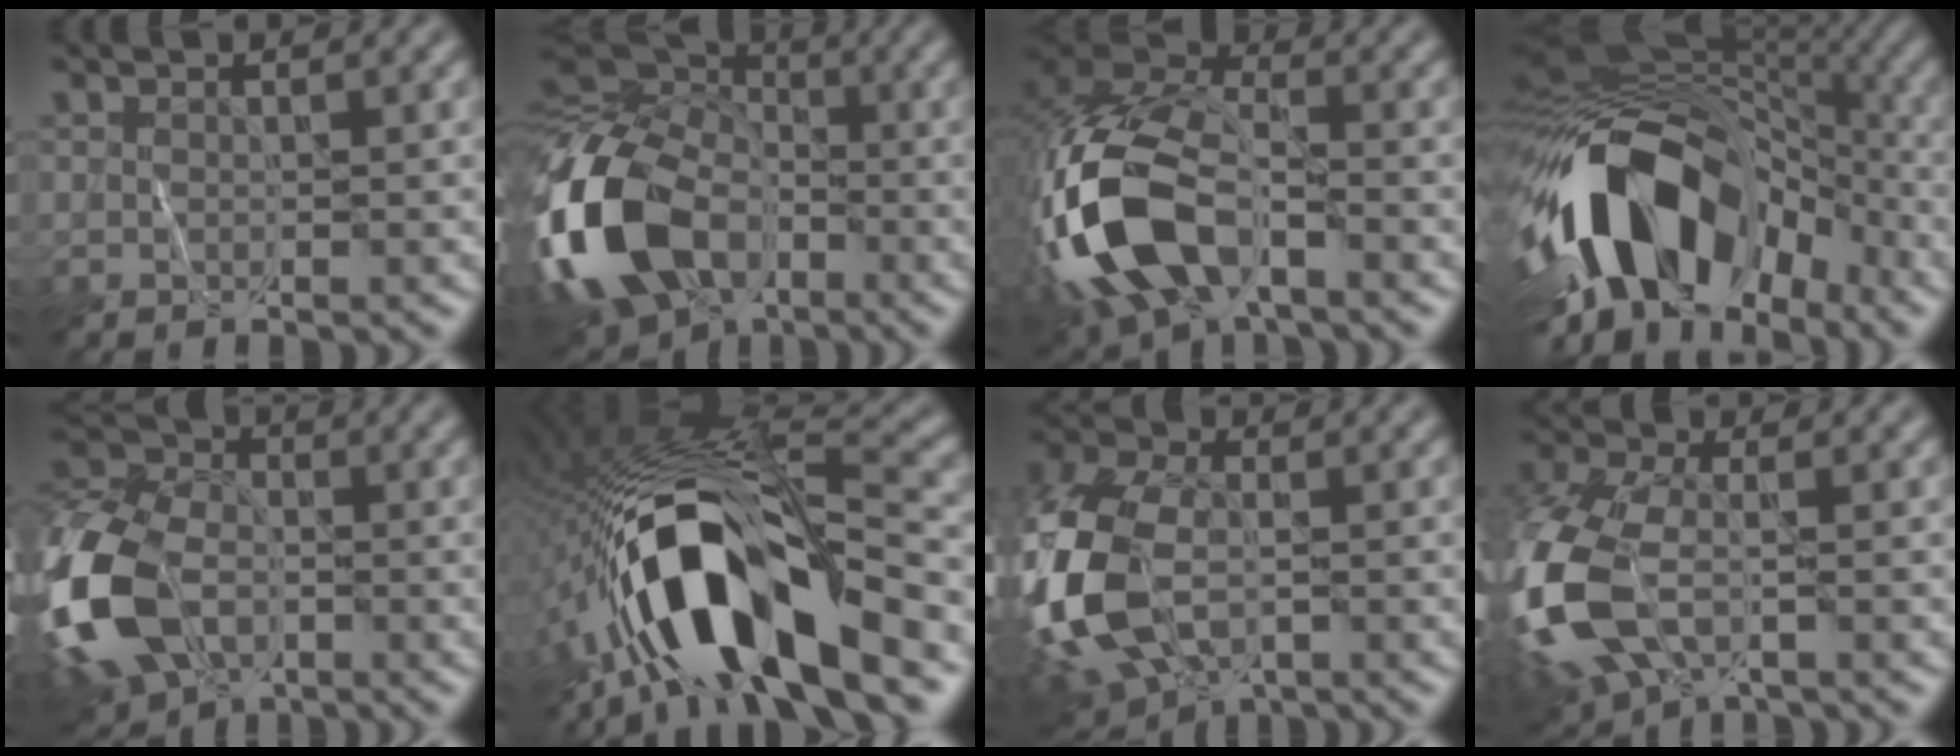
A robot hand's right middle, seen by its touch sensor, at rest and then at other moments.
{"total": 16.7, "force": [-6.5, 11.2, 10.6], "torque": [-0.256, -0.017, -0.128]}
{"total": 14.1, "force": [-5.2, 7.6, 10.7], "torque": [-0.246, -0.007, -0.099]}
{"total": 14.0, "force": [-5.4, 8.5, 9.8], "torque": [-0.158, 0.014, -0.103]}
{"total": 14.5, "force": [-5.8, 9.1, 9.7], "torque": [-0.246, -0.020, -0.126]}
{"total": 13.8, "force": [-6.3, 4.4, 11.4], "torque": [-0.205, 0.015, -0.114]}
{"total": 12.2, "force": [-3.6, 7.5, 9.0], "torque": [-0.224, -0.017, -0.070]}
{"total": 11.5, "force": [-4.2, 6.1, 8.9], "torque": [-0.235, -0.017, -0.084]}